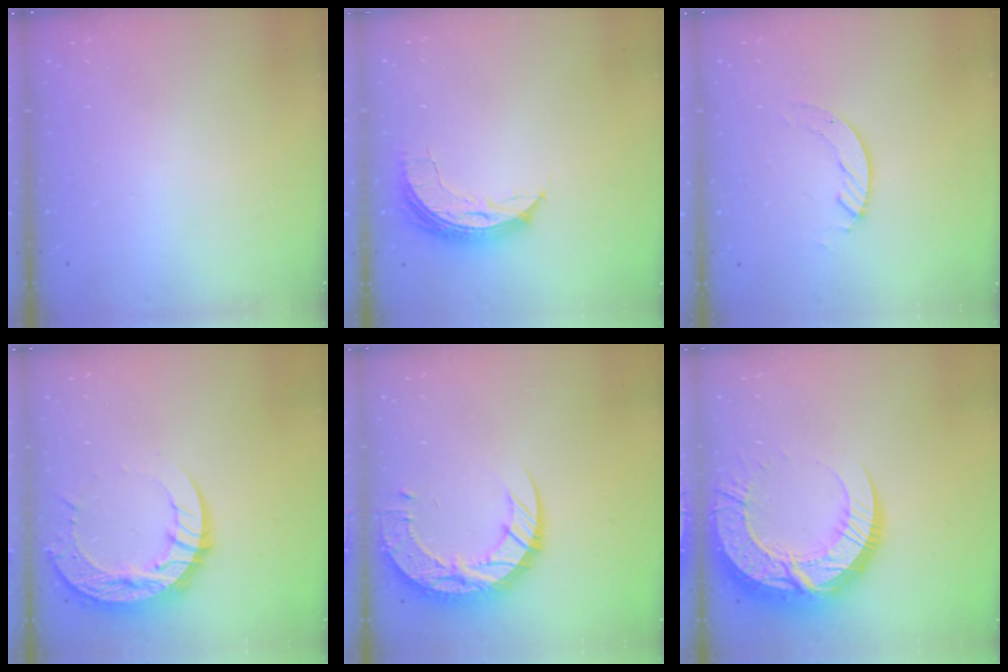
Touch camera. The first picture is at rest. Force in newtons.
{"total": 6.7, "press": 6.7, "slide": 0.4}
{"total": 4.1, "press": 4.1, "slide": 0.3}
{"total": 14.0, "press": 14.0, "slide": 1.3}
{"total": 18.1, "press": 18.0, "slide": 1.4}
{"total": 22.5, "press": 22.4, "slide": 1.8}